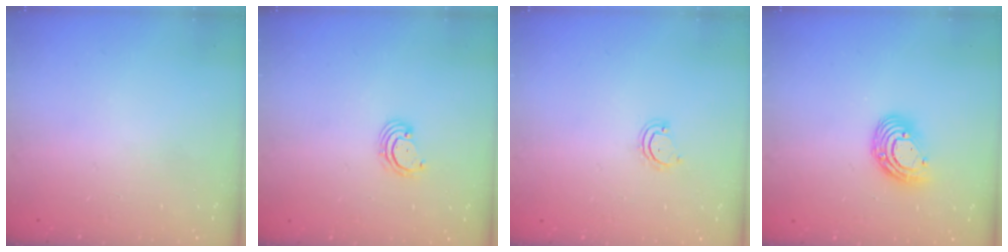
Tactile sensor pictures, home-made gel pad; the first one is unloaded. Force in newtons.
{"total": 2.7, "press": 2.6, "slide": 0.6}
{"total": 2.9, "press": 2.9, "slide": 0.3}
{"total": 10.5, "press": 10.4, "slide": 1.1}